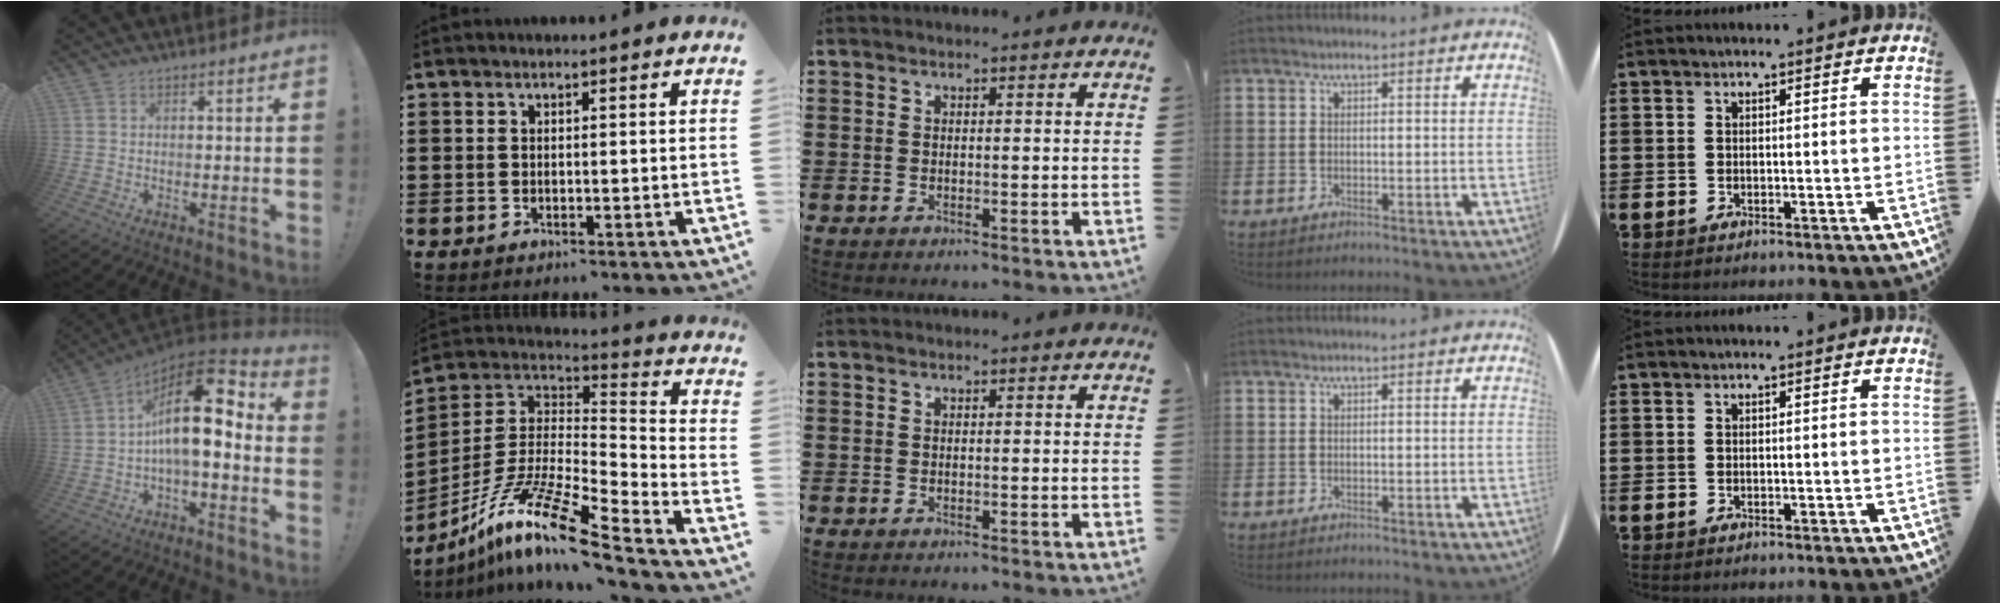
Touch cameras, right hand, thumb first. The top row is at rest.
{"thumb": {"total": 17.3, "force": [2.8, 6.9, 15.6], "torque": [-0.265, -0.014, 0.046]}, "index": {"total": 13.4, "force": [-9.4, 1.5, 9.5], "torque": [-0.194, 0.005, -0.185]}}